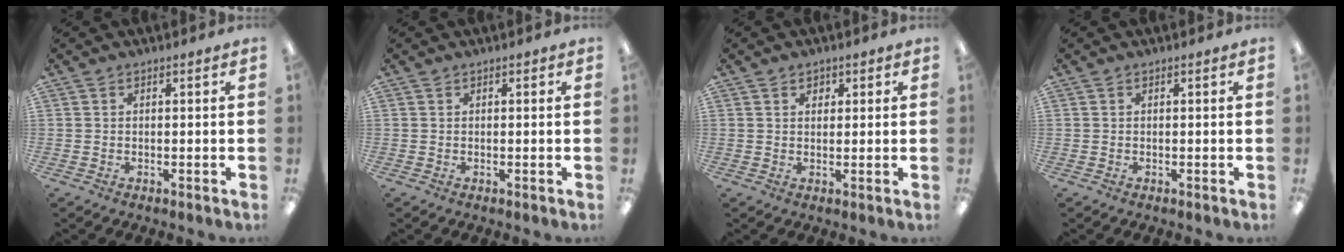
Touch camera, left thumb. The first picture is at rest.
{"total": 0.0}
{"total": 1.8, "force": [1.0, 1.4, 0.6], "torque": [-0.006, 0.001, 0.015]}
{"total": 0.0}